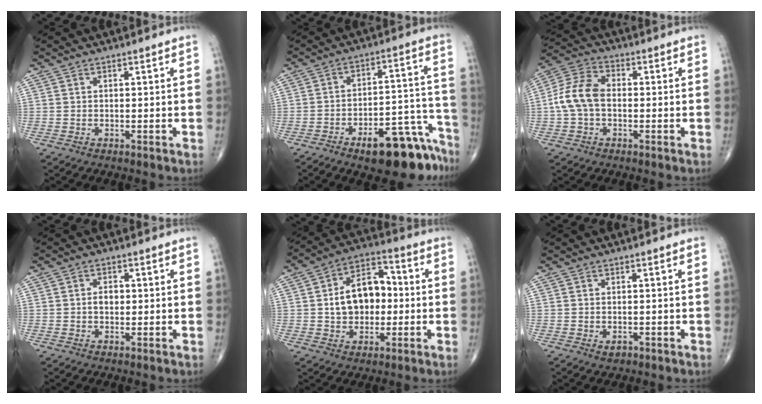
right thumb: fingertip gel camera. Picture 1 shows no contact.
{"total": 15.9, "force": [-10.9, 6.1, 9.9], "torque": [-0.077, 0.109, -0.155]}
{"total": 9.1, "force": [-0.7, 6.1, 6.8], "torque": [-0.137, 0.028, -0.023]}
{"total": 2.5, "force": [0.0, 1.8, 1.7], "torque": [-0.021, 0.004, -0.002]}
{"total": 12.9, "force": [0.0, 8.9, 9.3], "torque": [-0.120, 0.030, -0.004]}
{"total": 1.6, "force": [-0.6, 1.0, 1.0], "torque": [-0.013, 0.001, -0.005]}